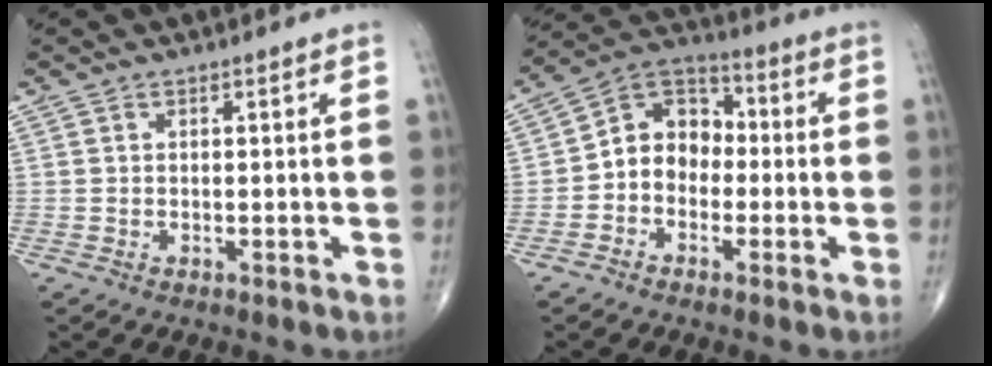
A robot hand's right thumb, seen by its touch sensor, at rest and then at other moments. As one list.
[{"total": 9.7, "force": [-1.4, 7.8, 5.6], "torque": [-0.058, 0.041, -0.042]}]